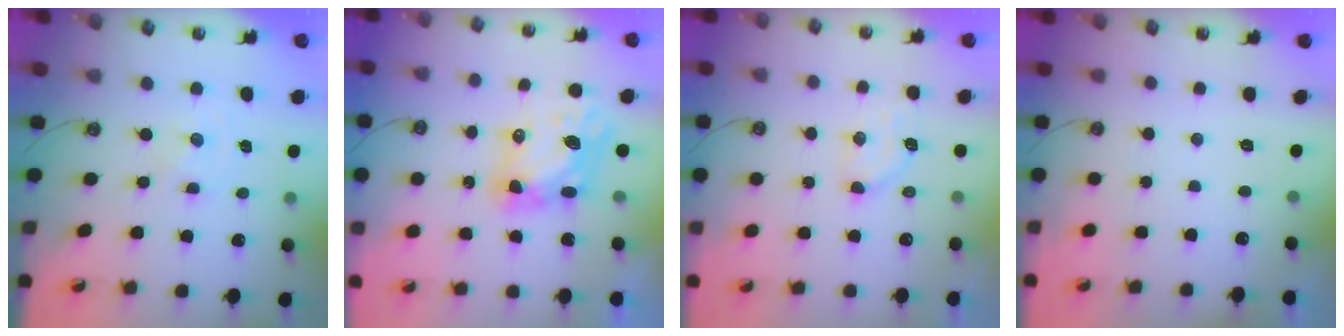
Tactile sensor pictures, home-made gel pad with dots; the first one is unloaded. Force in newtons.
{"total": 7.0, "press": 7.0, "slide": 0.5}
{"total": 5.1, "press": 5.0, "slide": 1.1}
{"total": 0.0}